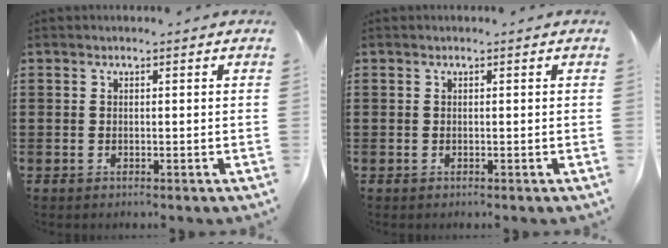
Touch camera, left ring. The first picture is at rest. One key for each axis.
{"total": 0.0}